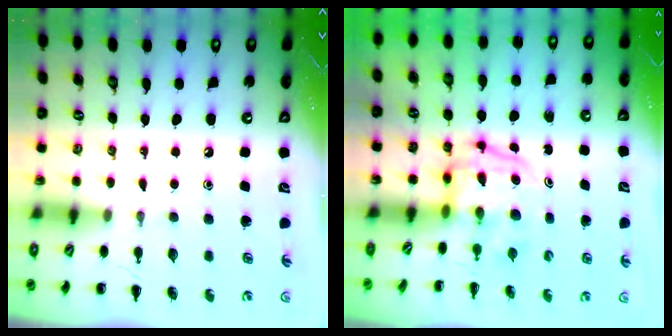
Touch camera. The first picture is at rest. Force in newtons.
{"total": 4.0, "press": 3.9, "slide": 0.6}